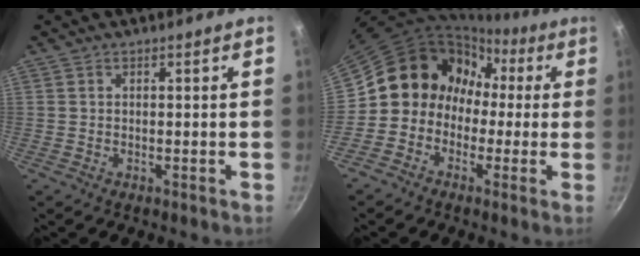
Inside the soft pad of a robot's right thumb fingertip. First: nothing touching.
{"total": 11.3, "force": [-0.5, 10.4, 4.3], "torque": [-0.022, 0.053, -0.032]}